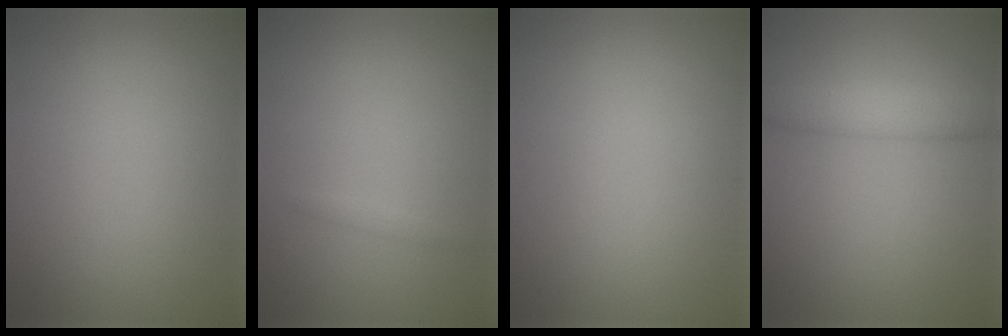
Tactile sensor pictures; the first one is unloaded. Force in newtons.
{"total": 0.6, "press": 0.5, "slide": 0.0}
{"total": 0.0}
{"total": 3.4, "press": 3.4, "slide": 0.1}